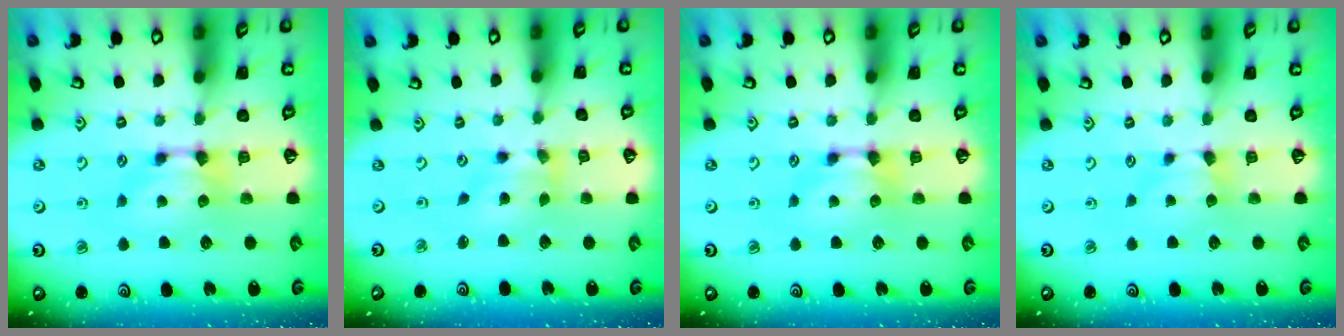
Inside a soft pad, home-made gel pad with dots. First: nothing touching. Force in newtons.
{"total": 2.3, "press": 2.0, "slide": 1.2}
{"total": 0.0}
{"total": 1.8, "press": 1.7, "slide": 0.5}